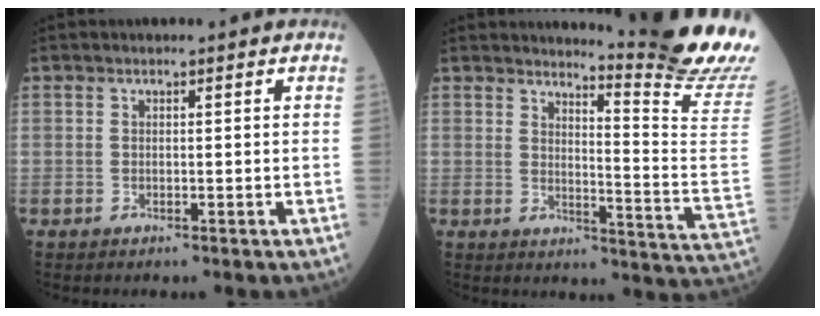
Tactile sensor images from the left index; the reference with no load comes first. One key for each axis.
{"total": 15.0, "fx": 13.7, "fy": -3.9, "fz": 4.9, "tx": -0.075, "ty": -0.146, "tz": 0.156}